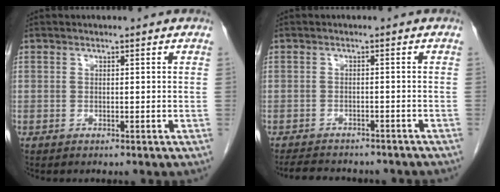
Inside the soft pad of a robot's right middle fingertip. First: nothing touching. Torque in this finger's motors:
{"motor_torque": [0.07, -0.06, 0.02, 0.01]}